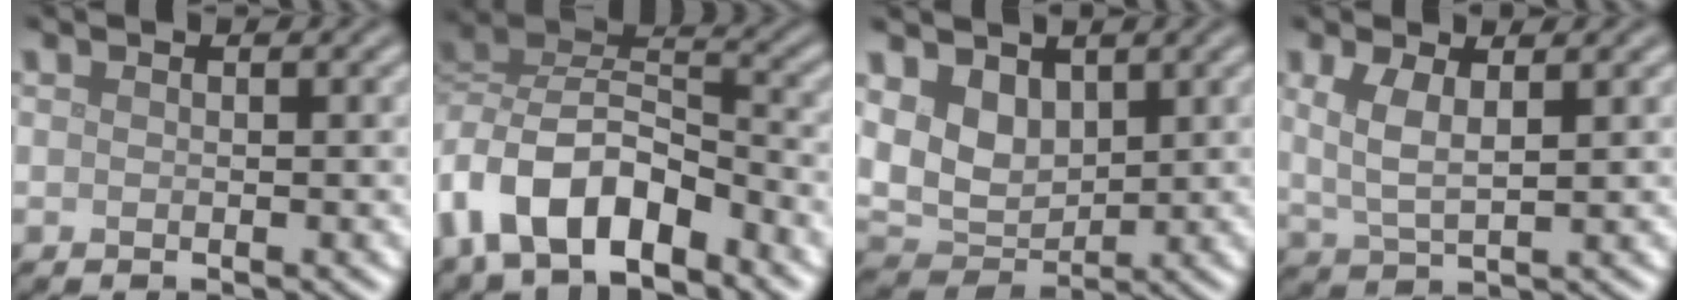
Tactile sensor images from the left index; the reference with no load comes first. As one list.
[{"total": 9.1, "force": [-5.1, 4.5, 6.0], "torque": [-0.101, 0.006, -0.106]}, {"total": 4.8, "force": [1.8, 3.5, 2.8], "torque": [-0.065, -0.010, 0.035]}, {"total": 3.3, "force": [1.1, 1.3, 2.8], "torque": [-0.062, -0.002, 0.026]}]